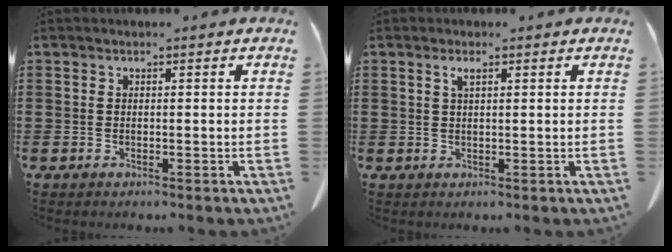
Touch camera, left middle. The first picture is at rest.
{"total": 1.6, "force": [0.8, 0.4, 1.4], "torque": [-0.030, 0.004, 0.012]}